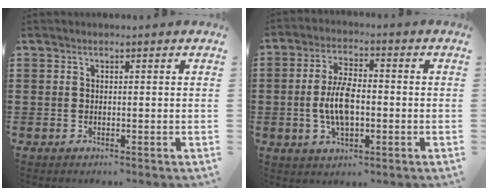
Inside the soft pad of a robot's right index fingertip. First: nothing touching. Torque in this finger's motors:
{"motor_torque": [2.14, 0.00, 0.32, 0.09]}